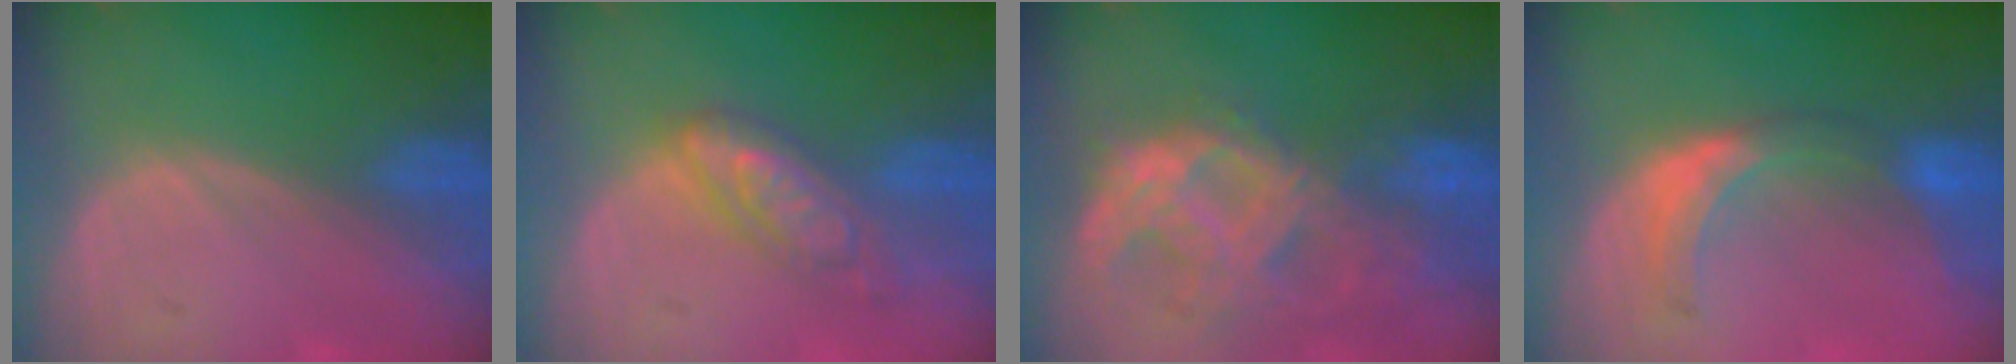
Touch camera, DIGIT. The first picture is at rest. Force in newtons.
{"total": 6.4, "press": 6.4, "slide": 0.5}
{"total": 10.9, "press": 9.3, "slide": 5.7}
{"total": 6.3, "press": 6.3, "slide": 0.1}